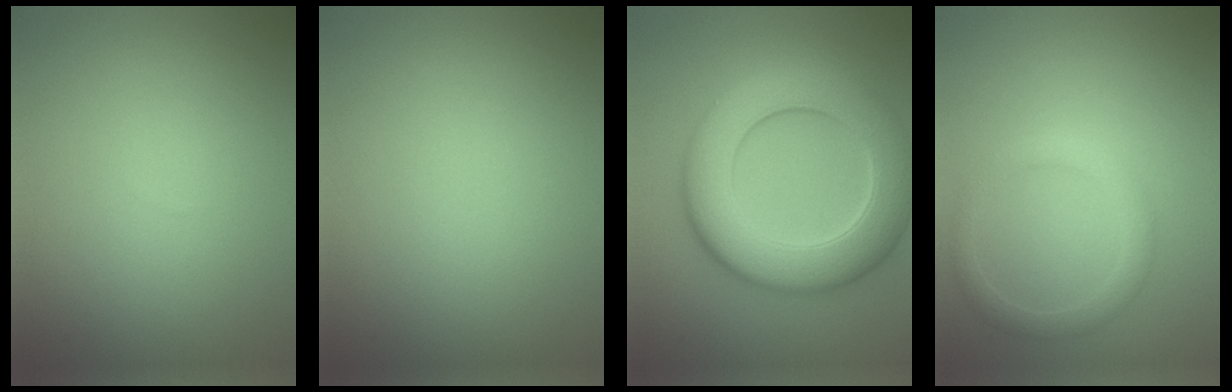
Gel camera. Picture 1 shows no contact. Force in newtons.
{"total": 0.0}
{"total": 10.1, "press": 10.1, "slide": 0.4}
{"total": 2.2, "press": 2.2, "slide": 0.1}